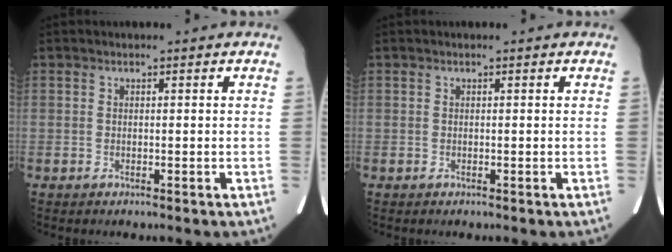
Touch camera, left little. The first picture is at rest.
{"total": 0.0}